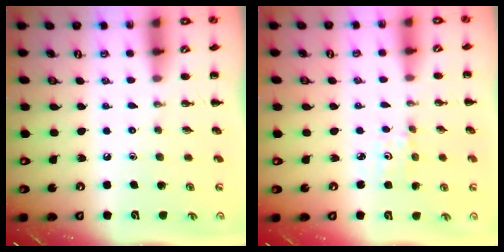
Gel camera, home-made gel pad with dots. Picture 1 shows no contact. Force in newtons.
{"total": 2.9, "press": 2.8, "slide": 0.8}